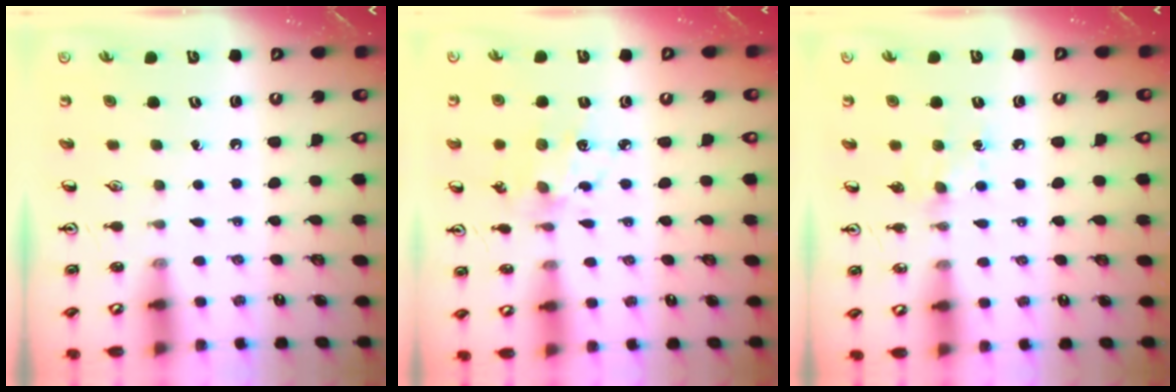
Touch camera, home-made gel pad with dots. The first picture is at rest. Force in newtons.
{"total": 5.4, "press": 5.4, "slide": 0.4}
{"total": 4.7, "press": 4.7, "slide": 0.7}